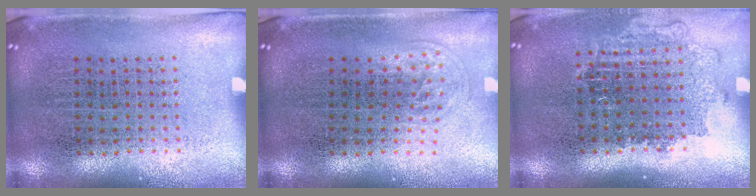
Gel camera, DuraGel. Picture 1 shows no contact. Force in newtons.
{"total": 1.0, "press": 0.6, "slide": 0.8}
{"total": 1.3, "press": 1.1, "slide": 0.6}